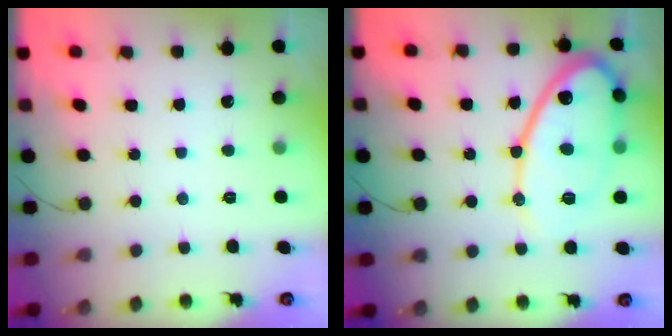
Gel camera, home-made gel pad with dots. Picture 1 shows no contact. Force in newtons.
{"total": 16.8, "press": 16.7, "slide": 1.2}